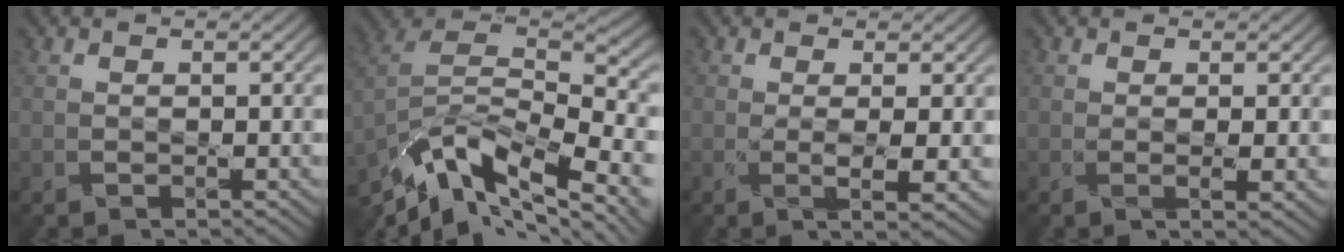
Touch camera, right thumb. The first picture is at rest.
{"total": 16.0, "force": [-9.0, 6.8, 11.3], "torque": [-0.250, -0.017, -0.149]}
{"total": 3.4, "force": [0.0, 0.5, 3.3], "torque": [-0.068, -0.004, -0.001]}
{"total": 2.0, "force": [0.0, 0.3, 2.0], "torque": [-0.041, -0.002, 0.000]}